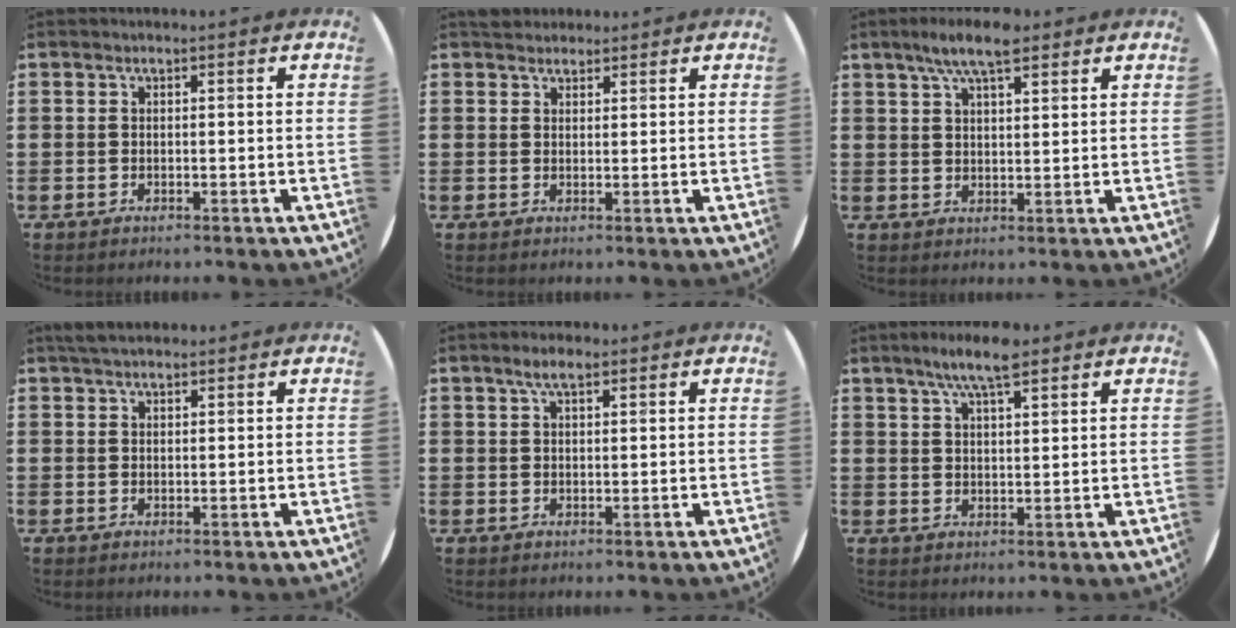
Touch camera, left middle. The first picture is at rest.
{"total": 1.9, "force": [1.8, 0.6, -0.1], "torque": [0.007, 0.002, 0.034]}
{"total": 6.1, "force": [4.5, 1.6, 3.8], "torque": [-0.074, -0.002, 0.078]}
{"total": 2.1, "force": [1.8, 0.6, 0.7], "torque": [-0.017, 0.006, 0.034]}
{"total": 2.9, "force": [2.0, 1.0, 1.8], "torque": [-0.030, 0.004, 0.034]}
{"total": 6.1, "force": [4.8, 1.1, 3.7], "torque": [-0.081, -0.002, 0.084]}